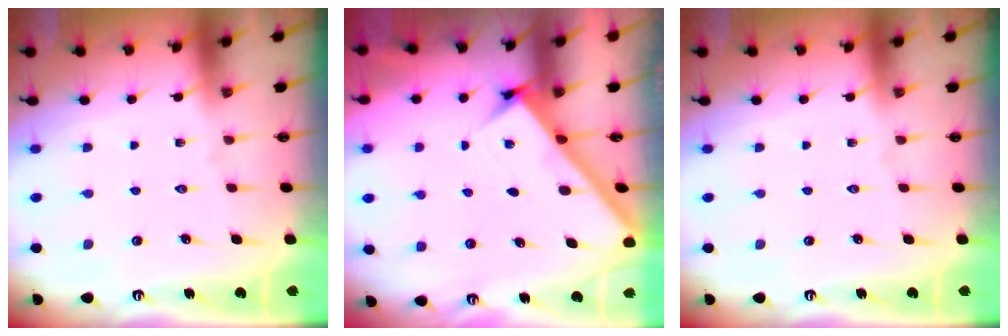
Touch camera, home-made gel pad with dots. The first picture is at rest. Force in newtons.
{"total": 2.9, "press": 2.9, "slide": 0.0}
{"total": 0.0}